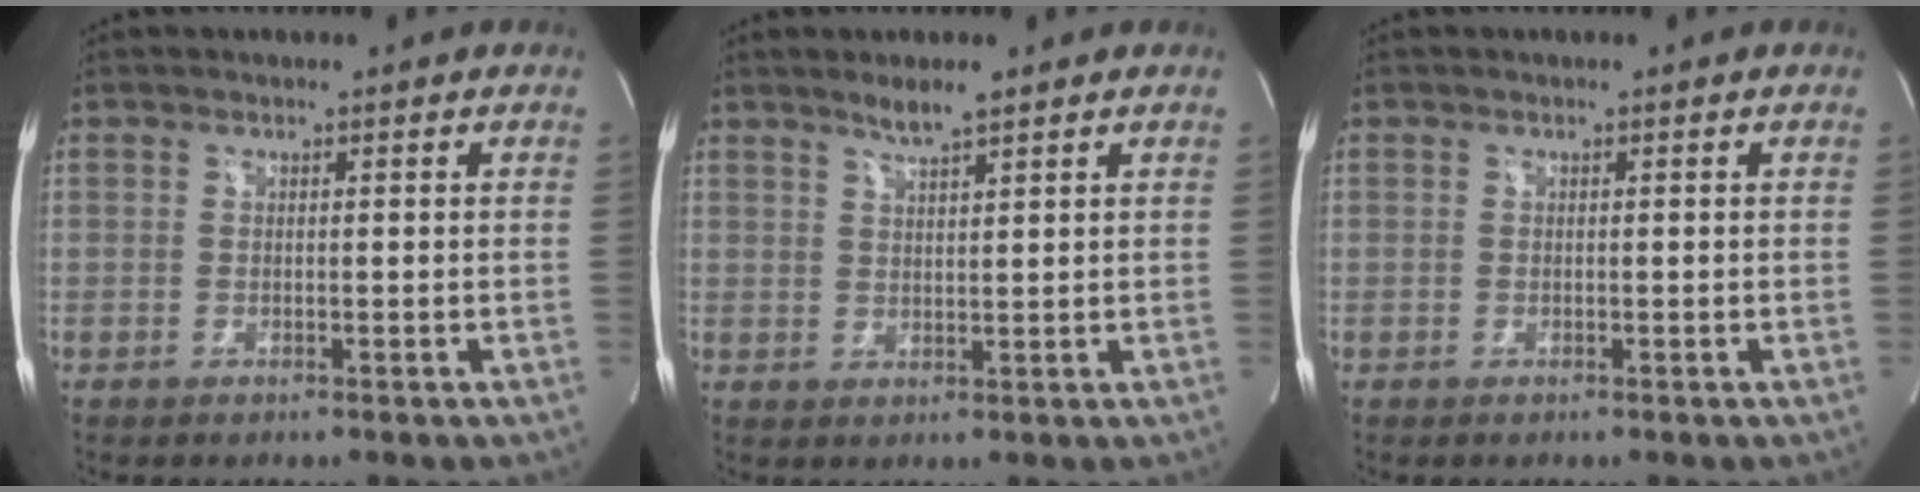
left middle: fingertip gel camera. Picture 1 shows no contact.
{"total": 3.3, "force": [2.6, 0.1, 2.0], "torque": [-0.044, 0.000, 0.050]}
{"total": 0.0}